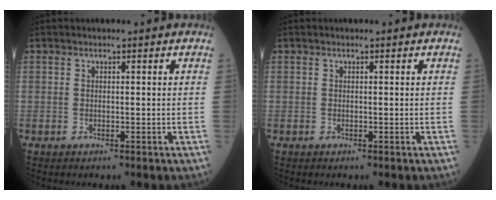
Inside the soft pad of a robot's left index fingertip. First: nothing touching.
{"total": 0.0}